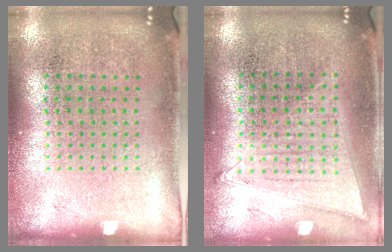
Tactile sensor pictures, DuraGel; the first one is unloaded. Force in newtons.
{"total": 1.1, "press": 1.0, "slide": 0.3}